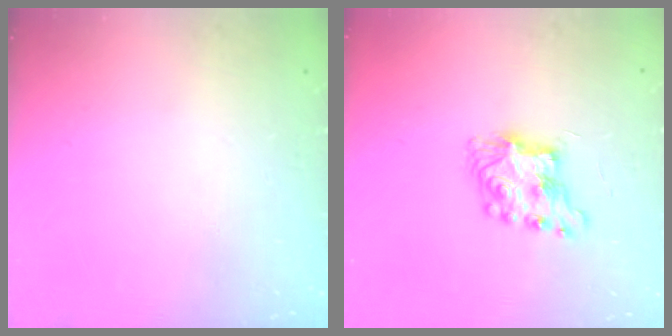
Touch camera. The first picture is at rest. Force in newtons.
{"total": 7.3, "press": 7.3, "slide": 0.1}